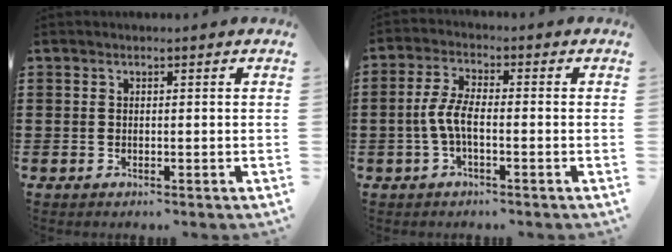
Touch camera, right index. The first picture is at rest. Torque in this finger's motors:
{"motor_torque": [0.95, 0.16, 0.66, 0.17]}